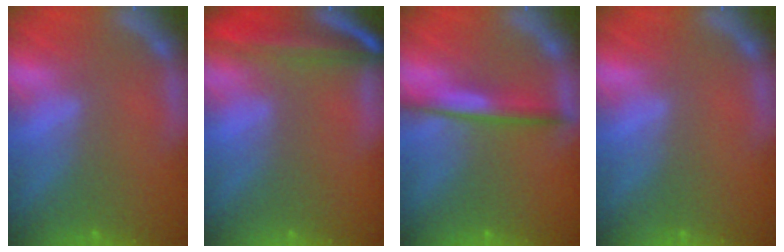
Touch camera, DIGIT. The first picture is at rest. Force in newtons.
{"total": 9.0}
{"total": 3.4}
{"total": 0.0}